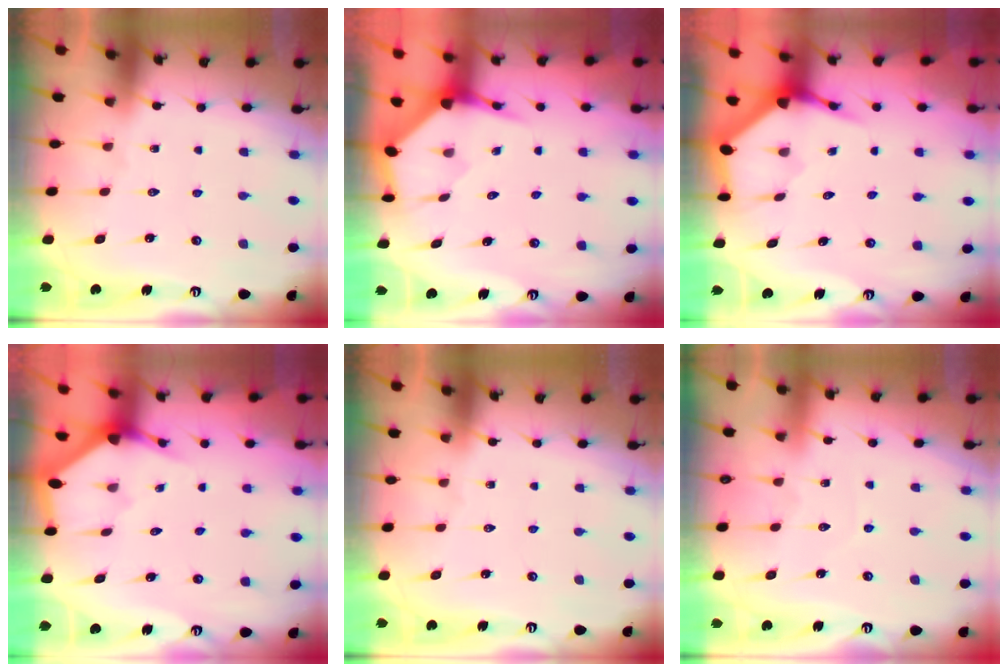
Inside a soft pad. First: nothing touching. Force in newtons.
{"total": 3.9, "press": 3.8, "slide": 0.4}
{"total": 4.0, "press": 3.9, "slide": 0.5}
{"total": 2.9, "press": 2.9, "slide": 0.2}
{"total": 0.0}
{"total": 2.7, "press": 2.7, "slide": 0.2}